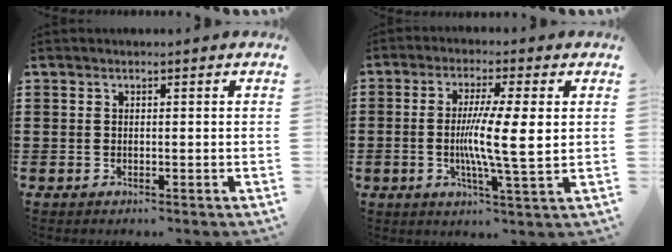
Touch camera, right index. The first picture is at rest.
{"total": 7.3, "force": [0.0, 0.5, 7.3], "torque": [-0.132, -0.004, -0.005]}